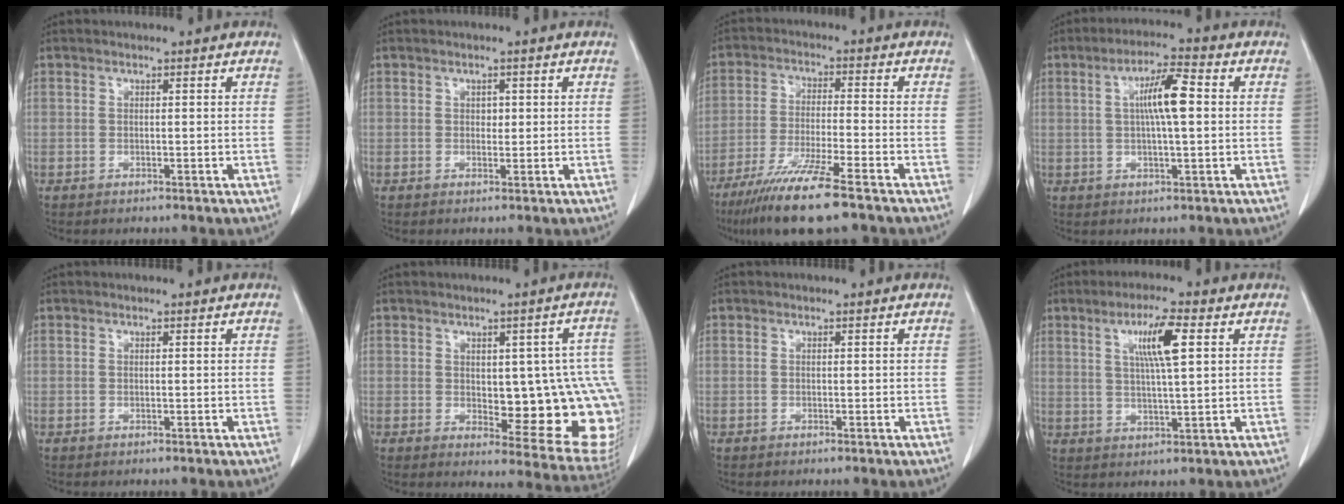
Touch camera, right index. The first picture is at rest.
{"total": 1.1, "force": [0.3, 0.8, 0.7], "torque": [-0.007, 0.000, 0.004]}
{"total": 12.1, "force": [-8.6, -0.2, 8.5], "torque": [-0.152, -0.035, -0.147]}
{"total": 7.3, "force": [1.1, 0.8, 7.1], "torque": [-0.128, 0.011, 0.016]}
{"total": 0.0}
{"total": 15.9, "force": [-1.2, 5.9, 14.8], "torque": [-0.123, 0.014, 0.008]}
{"total": 0.0}
{"total": 7.4, "force": [2.6, 0.4, 6.9], "torque": [-0.126, 0.003, 0.046]}